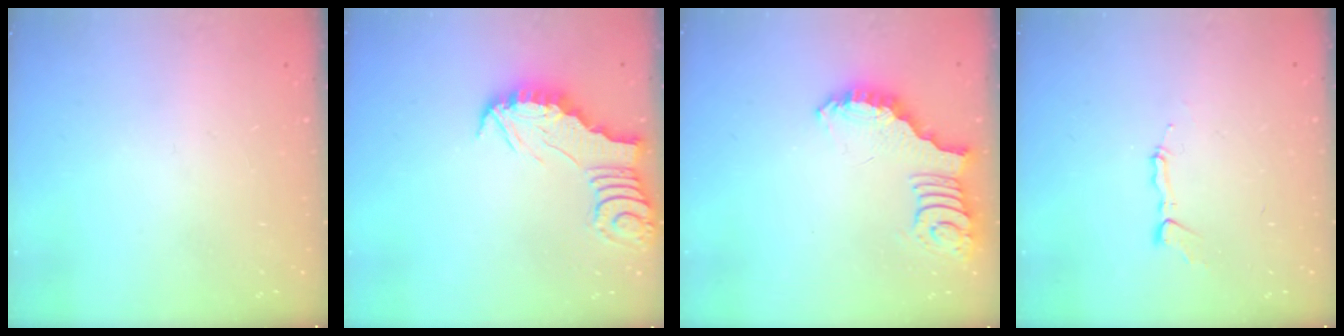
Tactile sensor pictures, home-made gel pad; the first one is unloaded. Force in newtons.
{"total": 2.4, "press": 2.4, "slide": 0.2}
{"total": 2.6, "press": 2.5, "slide": 0.6}
{"total": 4.6, "press": 4.6, "slide": 0.2}